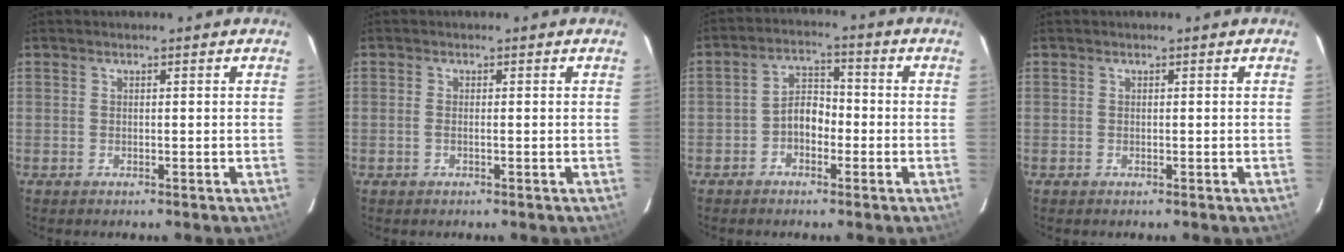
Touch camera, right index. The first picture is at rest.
{"total": 1.0, "force": [-0.2, 0.2, 0.9], "torque": [-0.021, 0.000, -0.006]}
{"total": 4.7, "force": [-2.0, 3.3, 2.8], "torque": [-0.052, 0.018, -0.036]}
{"total": 0.0}